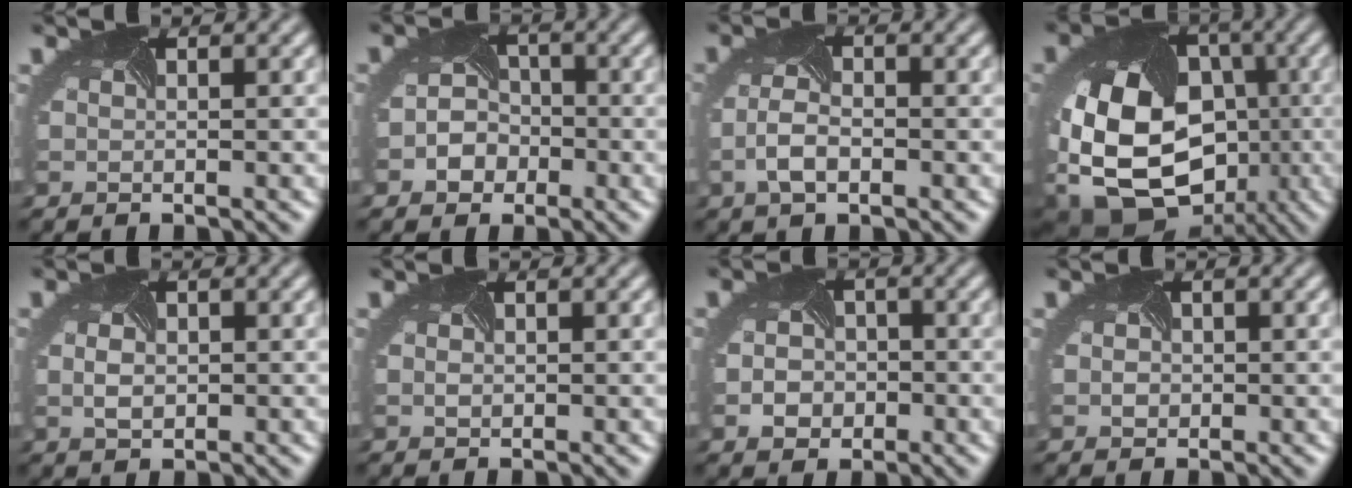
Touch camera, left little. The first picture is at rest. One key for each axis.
{"total": 2.9, "fx": -1.3, "fy": 2.4, "fz": 1.0, "tx": -0.015, "ty": -0.001, "tz": -0.025}
{"total": 2.8, "fx": -1.1, "fy": 1.3, "fz": 2.2, "tx": -0.056, "ty": -0.002, "tz": -0.021}
{"total": 17.9, "fx": -5.0, "fy": 14.2, "fz": 9.7, "tx": -0.209, "ty": -0.039, "tz": -0.089}
{"total": 1.7, "fx": -0.1, "fy": 1.2, "fz": 1.2, "tx": -0.033, "ty": -0.001, "tz": 0.007}
{"total": 0.0}
{"total": 2.7, "fx": -0.9, "fy": 2.1, "fz": 1.3, "tx": -0.022, "ty": -0.002, "tz": -0.019}
{"total": 0.6, "fx": -0.3, "fy": 0.5, "fz": 0.0, "tx": -0.004, "ty": 0.002, "tz": -0.004}